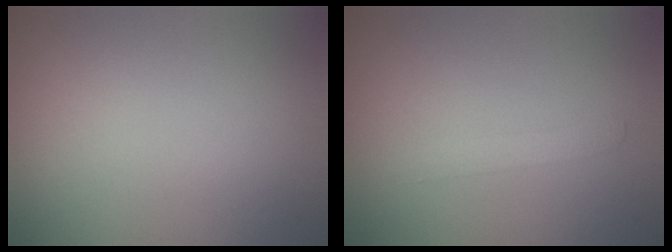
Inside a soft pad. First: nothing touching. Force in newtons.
{"total": 1.0, "press": 1.0, "slide": 0.1}